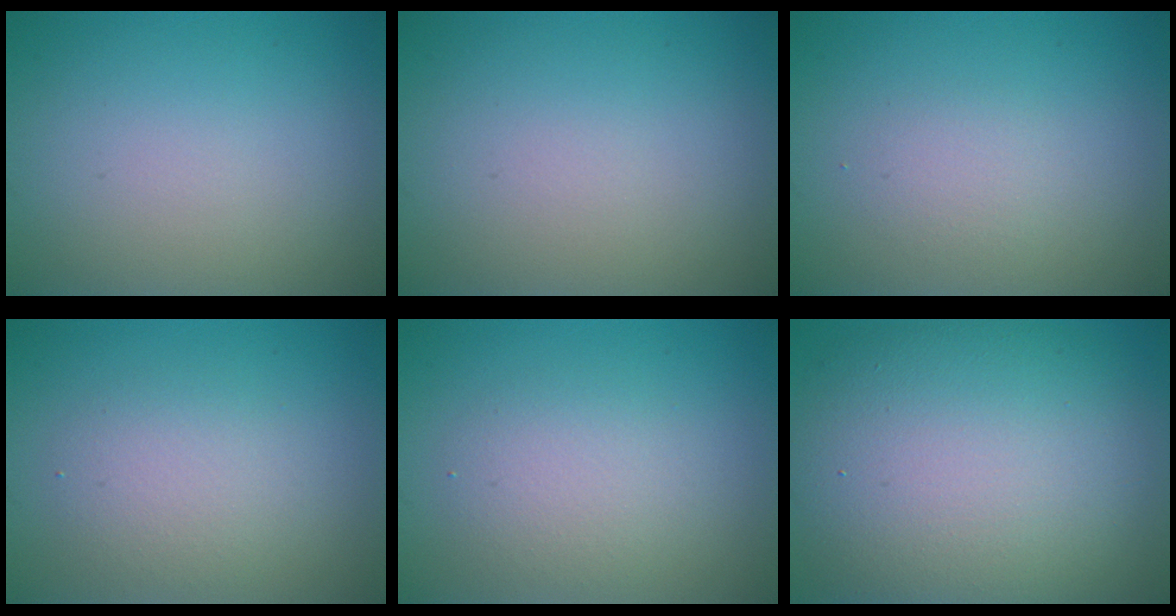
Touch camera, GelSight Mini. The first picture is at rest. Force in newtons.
{"total": 0.0}
{"total": 1.3, "press": 1.3, "slide": 0.1}
{"total": 2.8, "press": 2.8, "slide": 0.1}
{"total": 2.8, "press": 2.8, "slide": 0.1}
{"total": 12.9, "press": 12.9, "slide": 0.8}